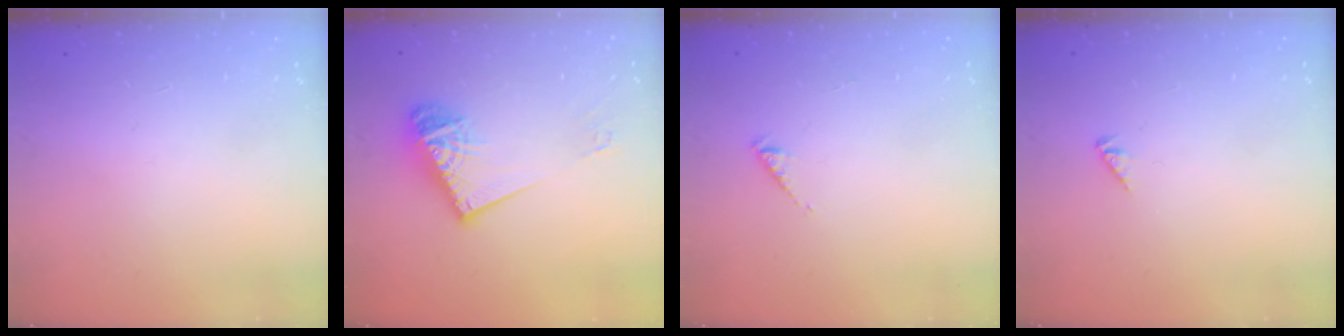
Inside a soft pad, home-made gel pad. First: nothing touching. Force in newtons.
{"total": 12.6, "press": 12.5, "slide": 1.5}
{"total": 1.6, "press": 1.6, "slide": 0.3}
{"total": 0.7, "press": 0.7, "slide": 0.3}